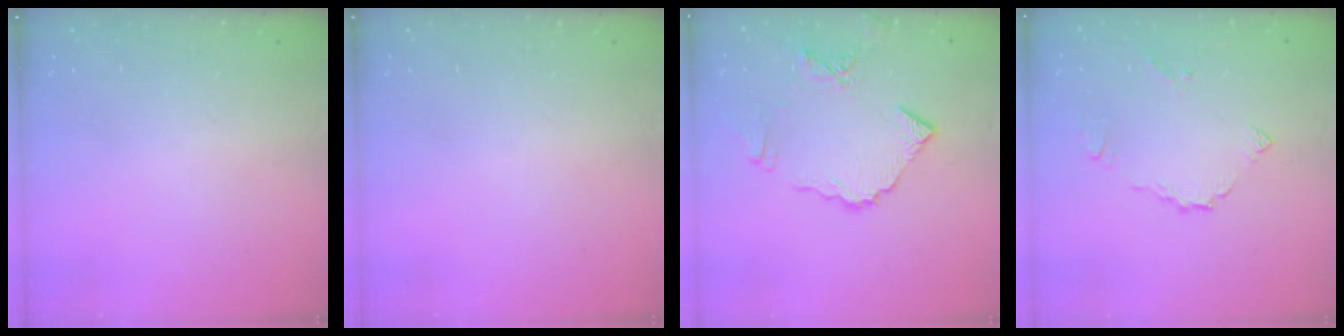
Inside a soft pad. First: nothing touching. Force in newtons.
{"total": 0.0}
{"total": 10.9, "press": 10.8, "slide": 1.3}
{"total": 5.8, "press": 5.7, "slide": 0.5}